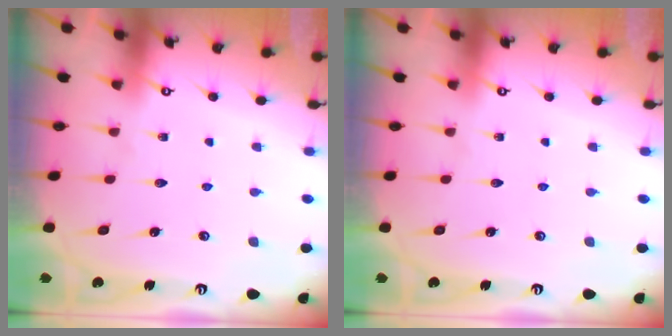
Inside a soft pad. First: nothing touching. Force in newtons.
{"total": 0.0}